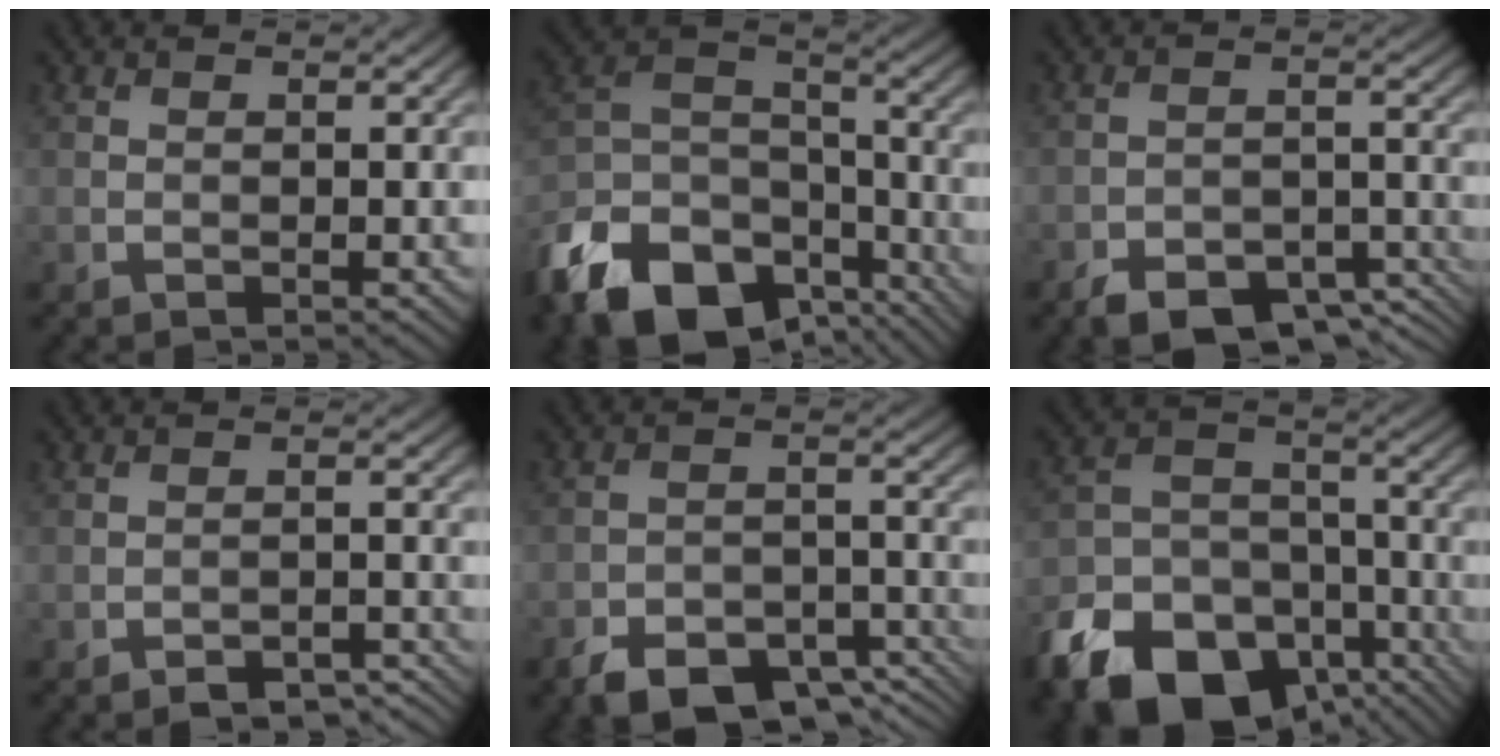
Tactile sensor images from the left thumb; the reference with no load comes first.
{"total": 17.1, "force": [-11.2, 9.8, 8.5], "torque": [-0.225, -0.043, -0.194]}
{"total": 8.1, "force": [-5.8, 3.6, 4.4], "torque": [-0.064, -0.008, -0.097]}
{"total": 4.6, "force": [-3.8, 1.6, 2.0], "torque": [-0.027, 0.010, -0.047]}
{"total": 9.1, "force": [-6.4, 4.3, 4.8], "torque": [-0.076, -0.013, -0.108]}
{"total": 17.2, "force": [-10.3, 10.7, 8.5], "torque": [-0.197, -0.053, -0.170]}